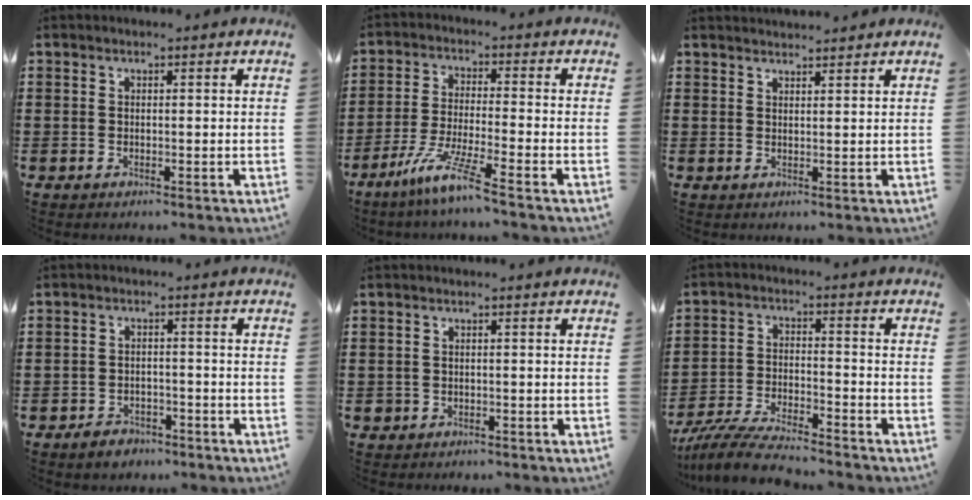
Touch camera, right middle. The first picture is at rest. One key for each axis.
{"total": 7.3, "fx": -5.7, "fy": -0.3, "fz": 4.7, "tx": -0.098, "ty": -0.013, "tz": -0.111}
{"total": 1.7, "fx": 1.7, "fy": -0.1, "fz": -0.1, "tx": -0.003, "ty": 0.000, "tz": 0.034}
{"total": 2.4, "fx": -2.2, "fy": 0.9, "fz": 0.2, "tx": -0.008, "ty": 0.007, "tz": -0.047}
{"total": 0.9, "fx": -0.6, "fy": 0.7, "fz": 0.0, "tx": -0.002, "ty": 0.004, "tz": -0.016}
{"total": 7.6, "fx": -7.1, "fy": 0.6, "fz": 2.6, "tx": -0.057, "ty": 0.006, "tz": -0.140}